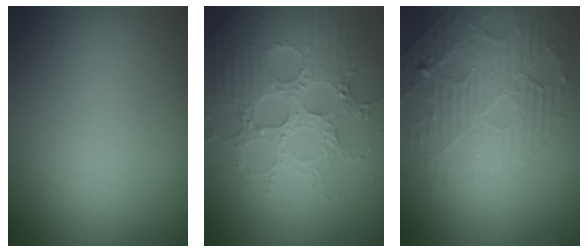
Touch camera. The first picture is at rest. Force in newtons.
{"total": 5.3, "press": 5.1, "slide": 1.2}
{"total": 3.8, "press": 3.4, "slide": 1.6}